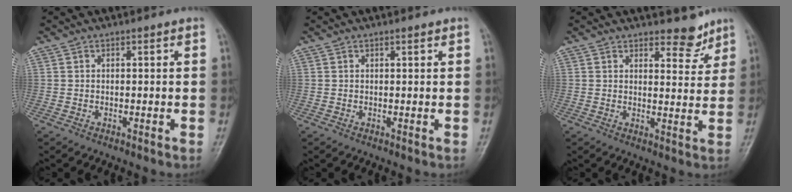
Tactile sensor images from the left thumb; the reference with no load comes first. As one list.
[{"total": 0.5, "force": [0.4, 0.1, 0.3], "torque": [-0.007, -0.003, 0.006]}, {"total": 4.9, "force": [4.1, 2.1, 1.7], "torque": [0.005, -0.031, 0.058]}]